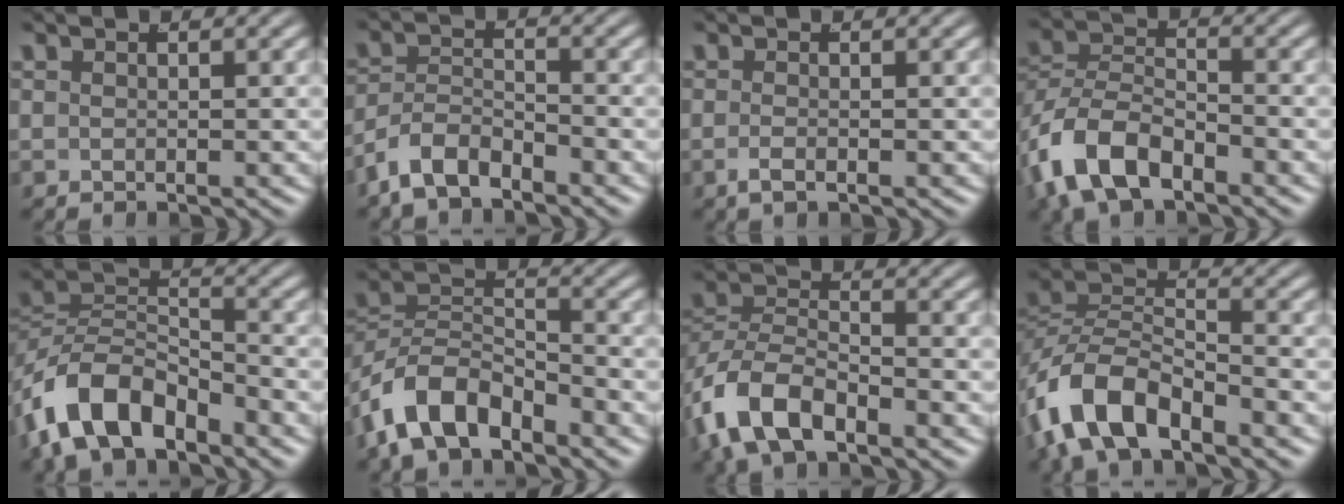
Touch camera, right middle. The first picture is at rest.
{"total": 5.2, "force": [-3.5, 3.3, 1.7], "torque": [-0.046, -0.003, -0.065]}
{"total": 1.2, "force": [-0.7, 0.1, 0.9], "torque": [-0.023, 0.003, -0.014]}
{"total": 6.6, "force": [-2.9, 4.6, 3.8], "torque": [-0.090, -0.003, -0.054]}
{"total": 7.5, "force": [-3.2, 5.1, 4.4], "torque": [-0.094, -0.009, -0.057]}
{"total": 6.8, "force": [-3.4, 4.7, 3.6], "torque": [-0.079, -0.005, -0.061]}
{"total": 6.0, "force": [-2.5, 4.1, 3.5], "torque": [-0.089, -0.003, -0.048]}
{"total": 6.1, "force": [-2.7, 3.8, 4.0], "torque": [-0.099, -0.005, -0.049]}